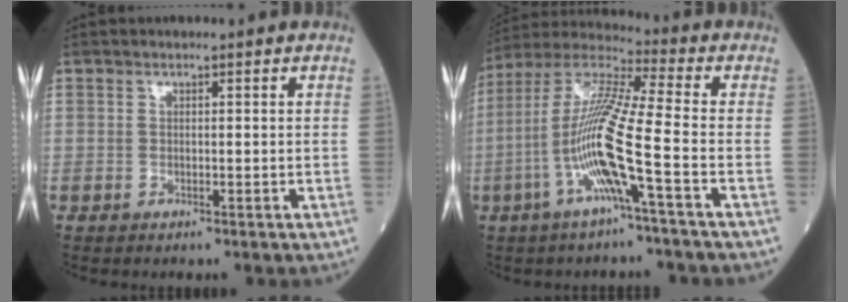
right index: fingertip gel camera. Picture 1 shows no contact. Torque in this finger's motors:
{"motor_torque": [1.87, -0.26, 1.05, 0.21]}